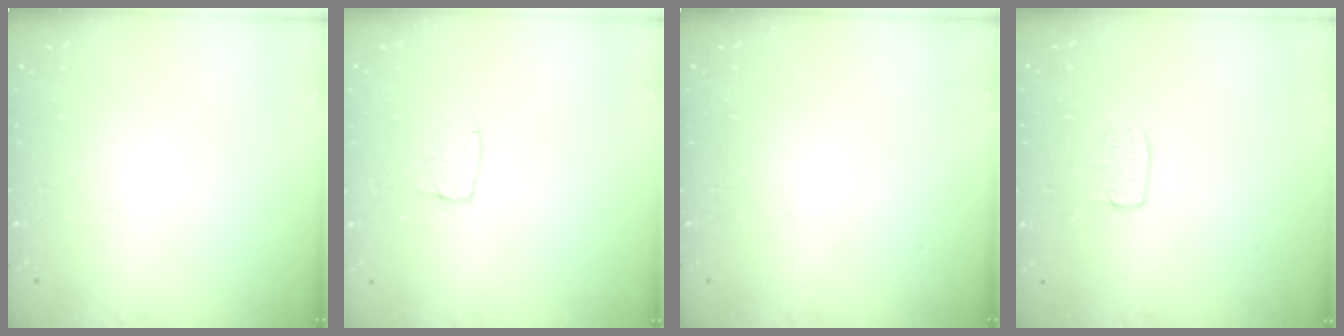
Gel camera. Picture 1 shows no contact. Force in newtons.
{"total": 3.8, "press": 3.8, "slide": 0.3}
{"total": 0.0}
{"total": 5.4, "press": 5.4, "slide": 0.3}